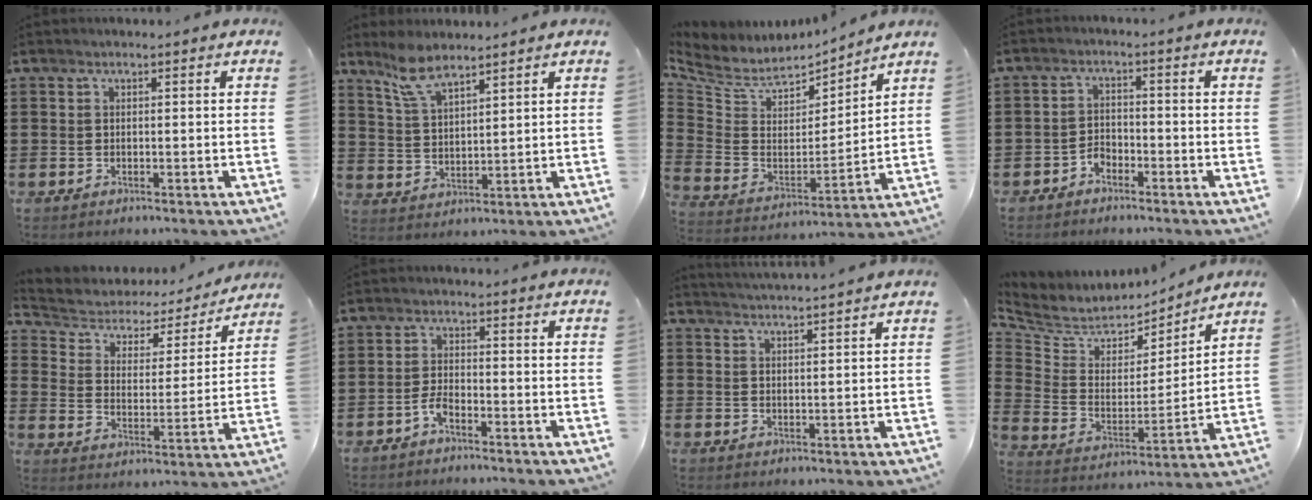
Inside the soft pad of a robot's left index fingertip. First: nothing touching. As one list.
[{"total": 6.5, "force": [5.3, 1.6, 3.4], "torque": [-0.082, -0.007, 0.097]}, {"total": 6.5, "force": [5.2, 3.3, 2.1], "torque": [-0.074, -0.039, 0.091]}, {"total": 2.3, "force": [-2.0, 1.0, 0.4], "torque": [-0.016, 0.004, -0.042]}, {"total": 3.5, "force": [2.8, 2.1, 0.6], "torque": [-0.037, -0.019, 0.037]}, {"total": 2.6, "force": [-1.8, 0.8, 1.7], "torque": [-0.049, -0.001, -0.038]}, {"total": 2.9, "force": [2.8, -0.9, 0.0], "torque": [-0.007, -0.017, 0.051]}, {"total": 5.8, "force": [5.2, 2.6, 0.0], "torque": [-0.041, -0.045, 0.088]}]